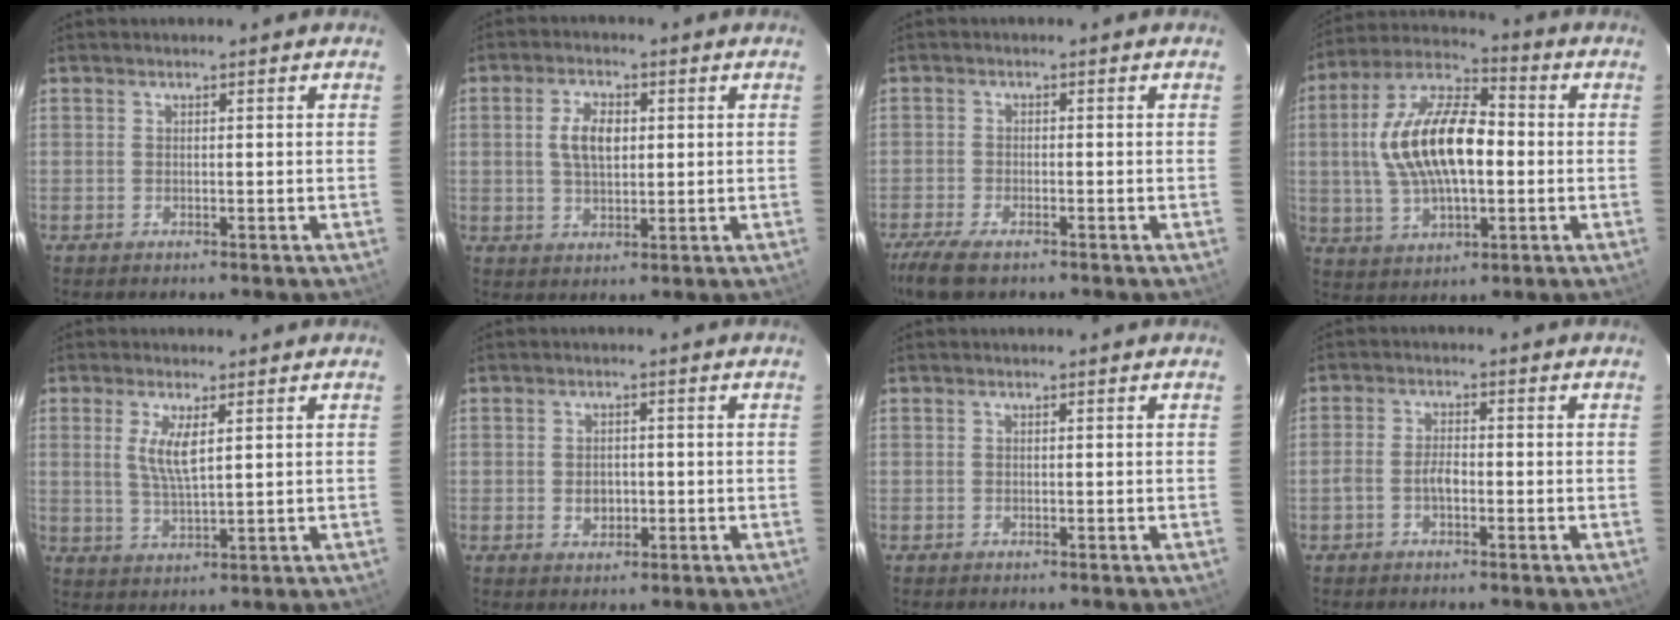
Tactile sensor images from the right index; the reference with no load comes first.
{"total": 6.2, "force": [1.0, 3.5, 5.0], "torque": [-0.095, 0.009, 0.022]}
{"total": 7.3, "force": [-5.4, 2.2, 4.4], "torque": [-0.115, -0.026, -0.103]}
{"total": 17.8, "force": [0.3, 8.3, 15.8], "torque": [-0.310, 0.018, 0.003]}
{"total": 5.6, "force": [1.7, 1.5, 5.2], "torque": [-0.102, -0.005, 0.034]}
{"total": 3.3, "force": [-0.6, 2.7, 1.9], "torque": [-0.034, 0.002, -0.008]}
{"total": 0.0}
{"total": 3.0, "force": [-1.3, 1.3, 2.3], "torque": [-0.055, 0.008, -0.026]}